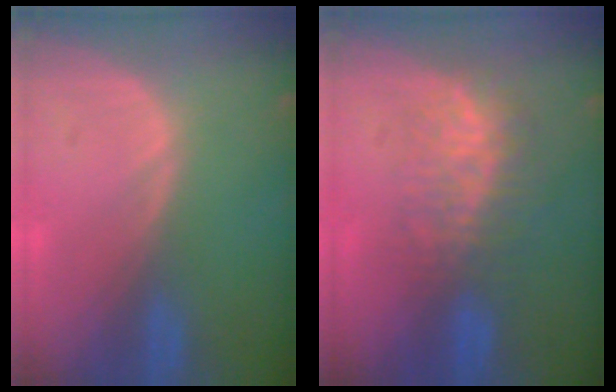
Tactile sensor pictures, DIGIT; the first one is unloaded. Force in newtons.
{"total": 8.0, "press": 7.4, "slide": 3.1}